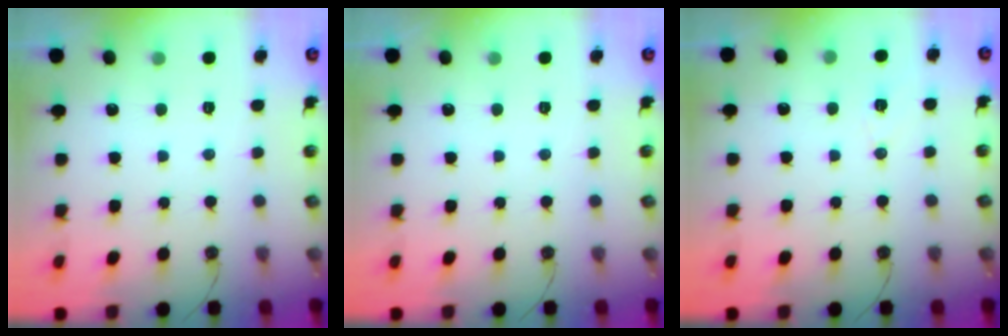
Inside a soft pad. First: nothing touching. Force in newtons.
{"total": 0.0}
{"total": 4.1, "press": 3.1, "slide": 2.6}